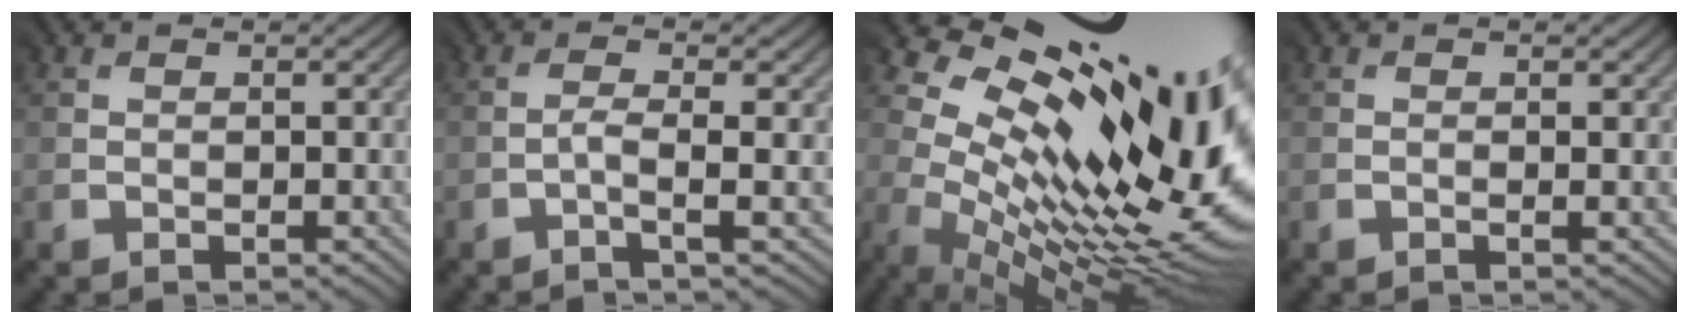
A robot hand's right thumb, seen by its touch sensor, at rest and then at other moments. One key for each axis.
{"total": 2.4, "fx": -1.0, "fy": 0.0, "fz": 2.1, "tx": -0.042, "ty": 0.004, "tz": -0.025}
{"total": 18.7, "fx": 5.3, "fy": 8.8, "fz": 15.7, "tx": -0.248, "ty": -0.006, "tz": 0.109}
{"total": 0.8, "fx": 0.0, "fy": 0.1, "fz": 0.8, "tx": -0.015, "ty": -0.002, "tz": 0.000}